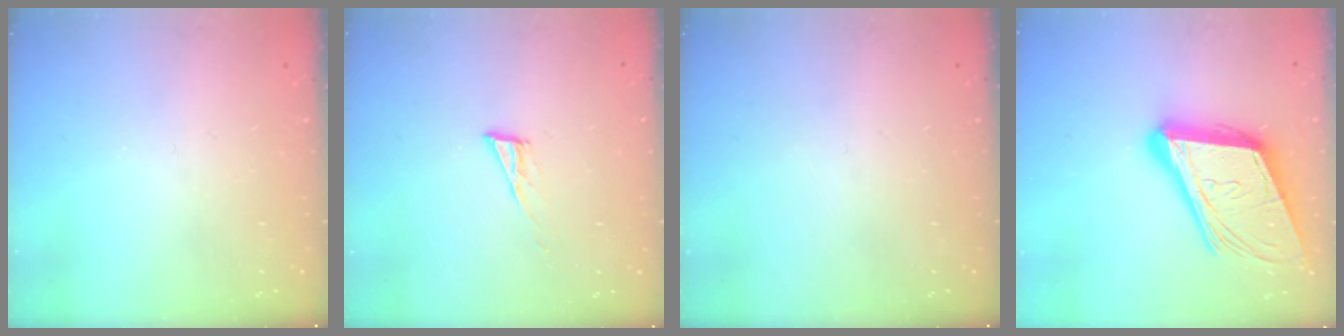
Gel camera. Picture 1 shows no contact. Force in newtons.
{"total": 7.0, "press": 6.9, "slide": 0.9}
{"total": 0.0}
{"total": 22.1, "press": 21.7, "slide": 4.6}